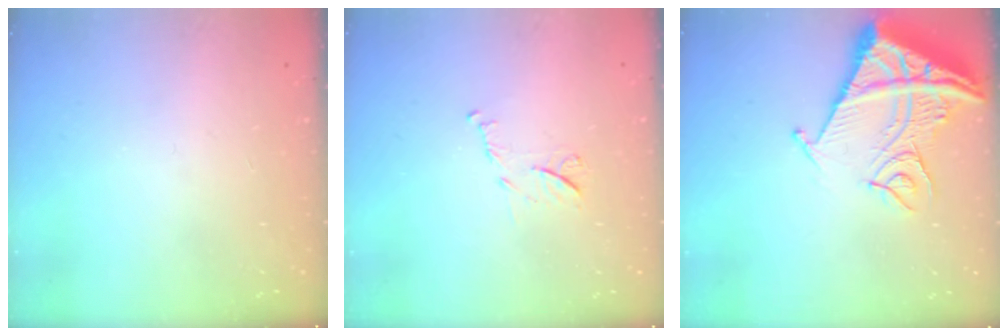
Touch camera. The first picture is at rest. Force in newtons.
{"total": 7.5, "press": 7.4, "slide": 0.3}
{"total": 15.9, "press": 15.8, "slide": 1.8}